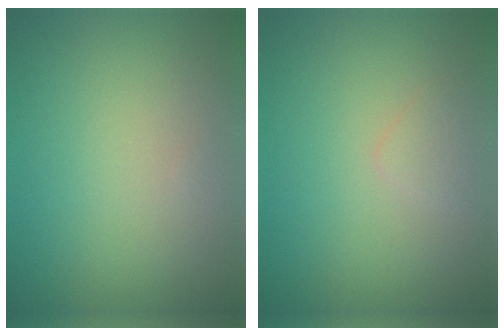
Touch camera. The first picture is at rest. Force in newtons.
{"total": 0.8, "press": 0.8, "slide": 0.0}